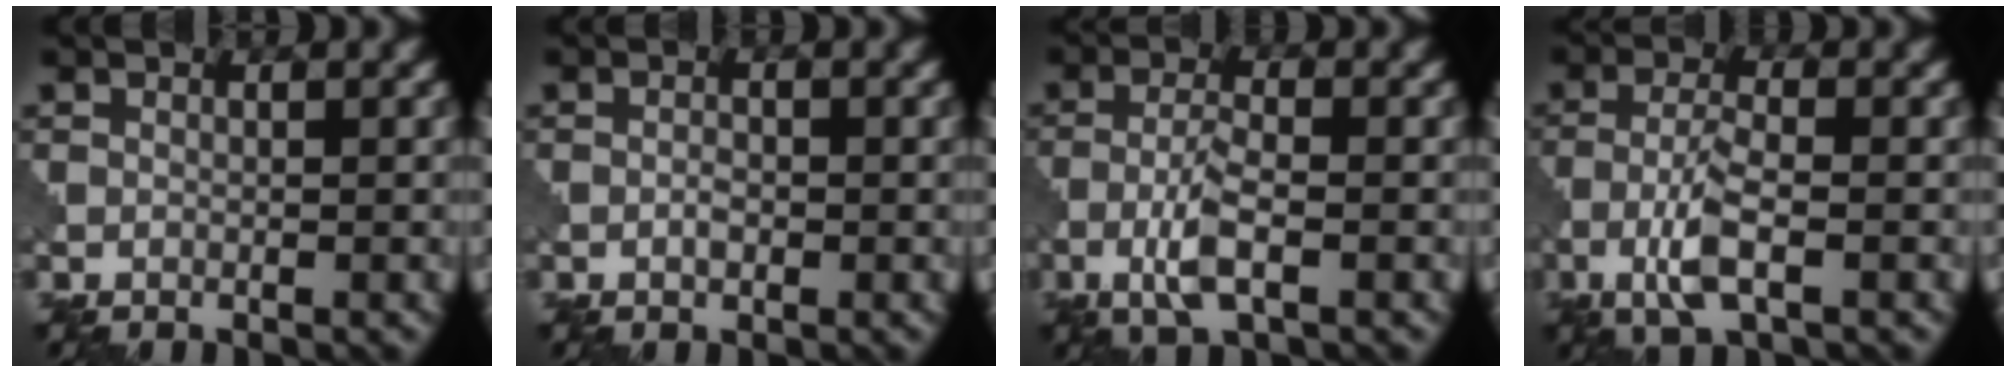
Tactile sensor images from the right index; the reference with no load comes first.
{"total": 1.0, "force": [-0.3, 0.5, 0.8], "torque": [-0.016, 0.002, -0.008]}
{"total": 3.6, "force": [-1.4, 0.9, 3.2], "torque": [-0.069, 0.002, -0.034]}
{"total": 4.1, "force": [-1.7, 1.0, 3.6], "torque": [-0.077, 0.002, -0.039]}